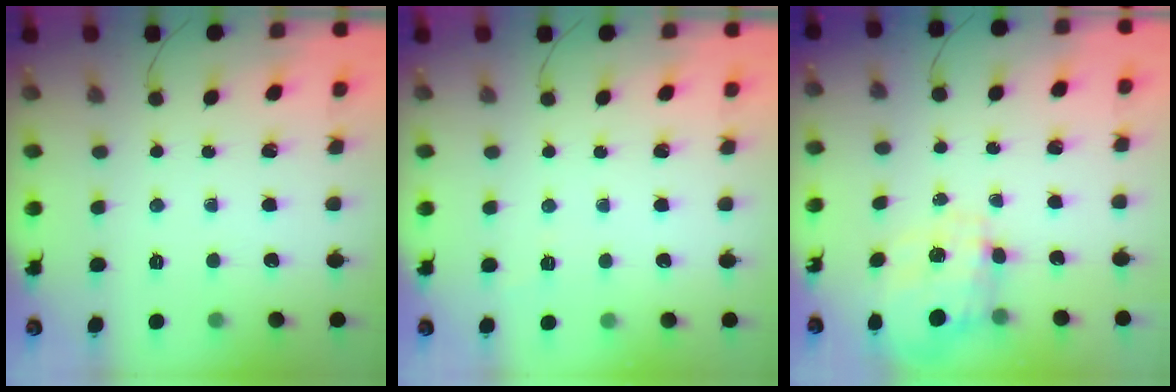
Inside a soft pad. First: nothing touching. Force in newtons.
{"total": 1.3, "press": 0.0, "slide": 1.3}
{"total": 3.5, "press": 3.4, "slide": 1.1}